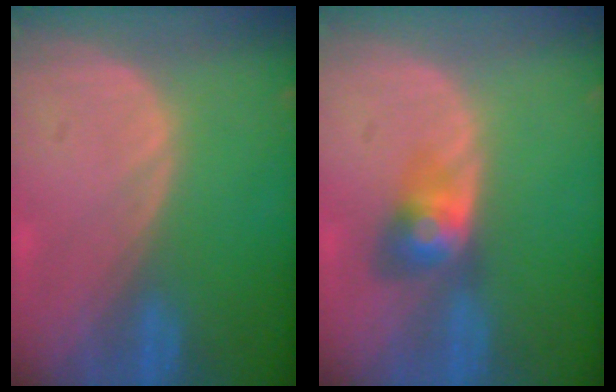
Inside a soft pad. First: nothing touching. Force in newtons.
{"total": 4.0, "press": 4.0, "slide": 0.2}